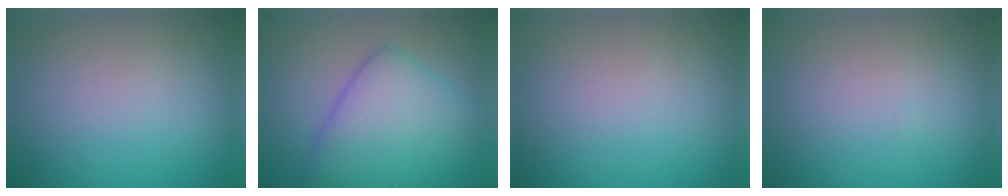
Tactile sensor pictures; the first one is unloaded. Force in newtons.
{"total": 6.9, "press": 6.9, "slide": 0.1}
{"total": 0.0}
{"total": 0.0}